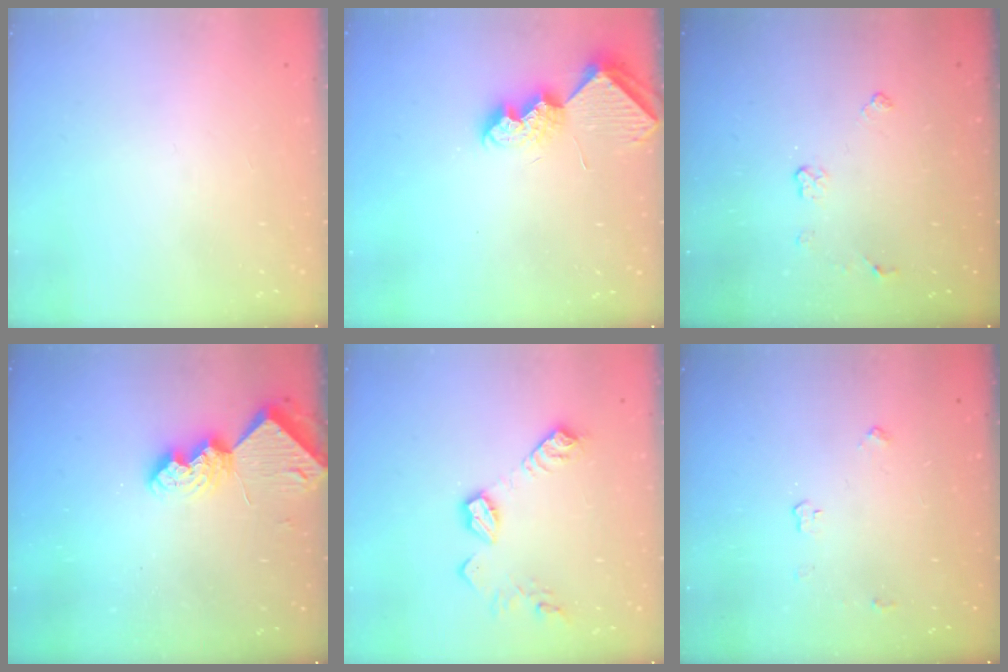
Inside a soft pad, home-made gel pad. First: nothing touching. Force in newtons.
{"total": 8.0, "press": 8.0, "slide": 0.2}
{"total": 4.5, "press": 4.4, "slide": 0.6}
{"total": 8.8, "press": 8.7, "slide": 0.9}
{"total": 11.3, "press": 11.3, "slide": 0.6}
{"total": 3.0, "press": 2.9, "slide": 0.5}